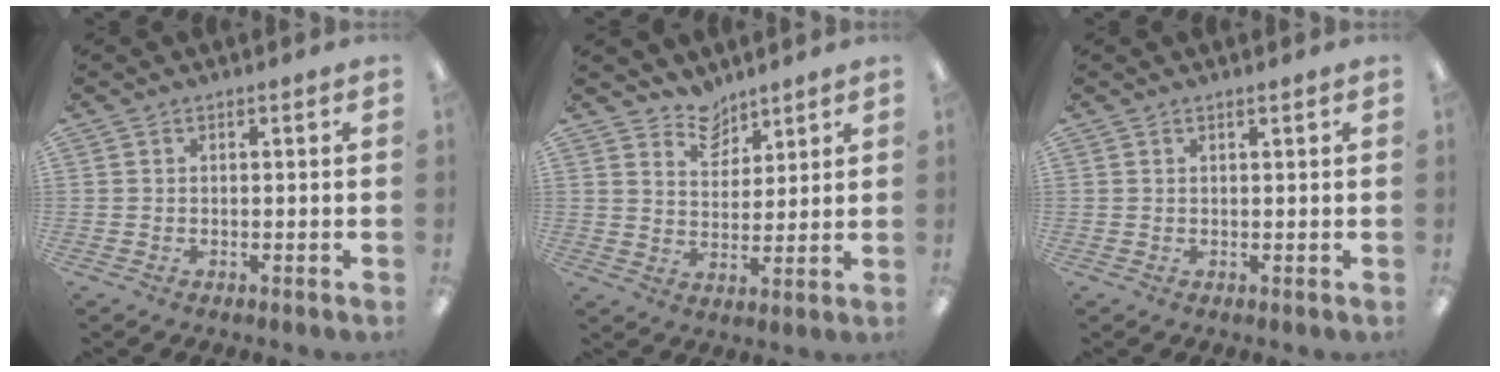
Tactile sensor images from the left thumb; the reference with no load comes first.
{"total": 6.6, "force": [5.8, 3.2, 0.6], "torque": [-0.009, -0.039, 0.108]}
{"total": 0.7, "force": [0.6, 0.0, 0.4], "torque": [-0.008, 0.000, 0.010]}